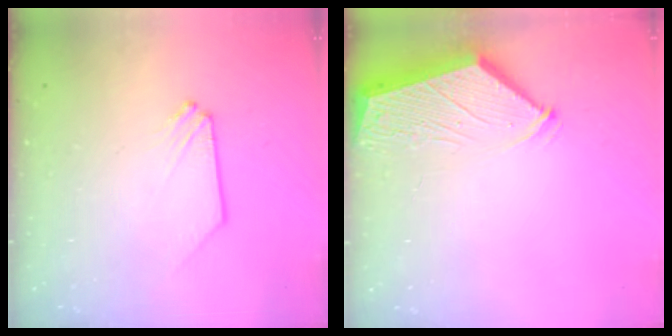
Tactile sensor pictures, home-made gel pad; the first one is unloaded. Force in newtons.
{"total": 3.0, "press": 3.0, "slide": 0.3}